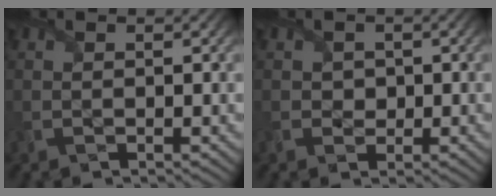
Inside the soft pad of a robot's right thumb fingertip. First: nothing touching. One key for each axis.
{"total": 1.5, "fx": 0.2, "fy": 1.5, "fz": 0.4, "tx": -0.012, "ty": -0.004, "tz": -0.002}